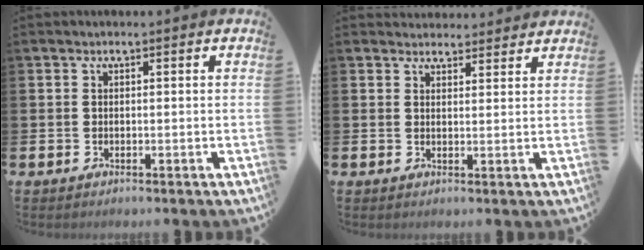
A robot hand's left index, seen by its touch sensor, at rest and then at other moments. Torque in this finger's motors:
{"motor_torque": [0.97, -1.17, 0.22, 0.04]}